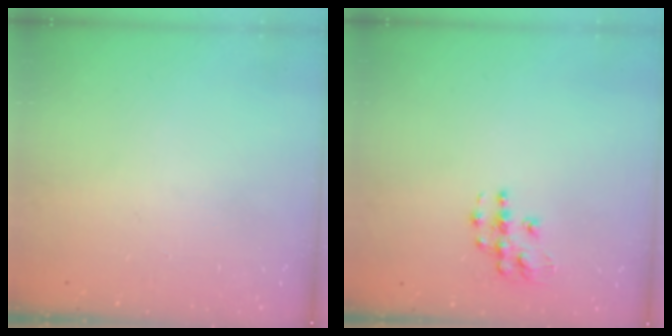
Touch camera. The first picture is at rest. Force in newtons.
{"total": 8.2, "press": 8.2, "slide": 0.4}